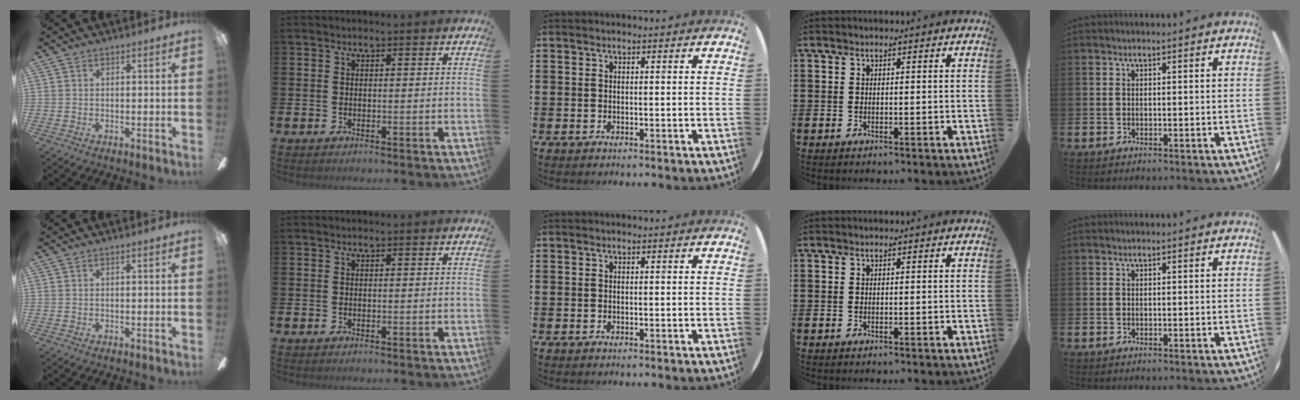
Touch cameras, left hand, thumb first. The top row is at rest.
{}